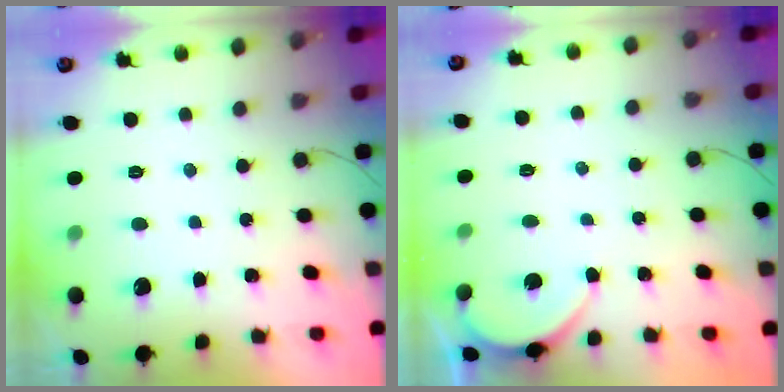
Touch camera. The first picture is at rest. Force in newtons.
{"total": 2.8, "press": 2.8, "slide": 0.3}